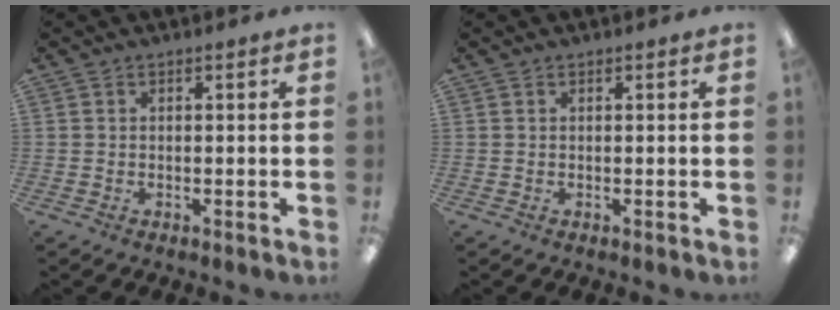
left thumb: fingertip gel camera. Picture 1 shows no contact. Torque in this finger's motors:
{"motor_torque": [0.00, 0.00, 0.00, 0.00, 0.00]}